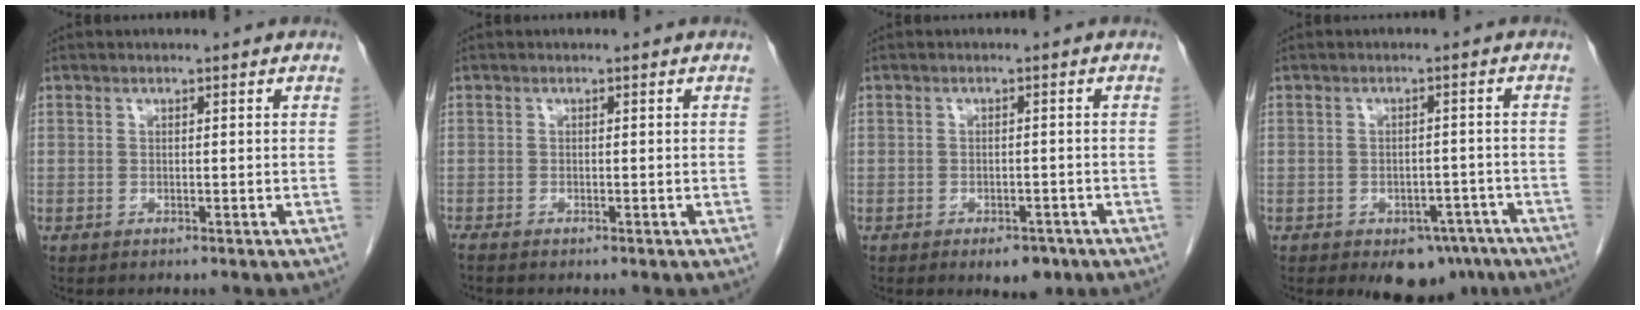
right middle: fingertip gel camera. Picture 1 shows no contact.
{"total": 0.8, "force": [-0.7, -0.1, 0.3], "torque": [-0.010, -0.002, -0.016]}
{"total": 3.4, "force": [-2.2, 1.6, 1.9], "torque": [-0.021, -0.001, -0.021]}
{"total": 6.6, "force": [-4.7, 3.4, 3.0], "torque": [-0.024, 0.005, -0.060]}